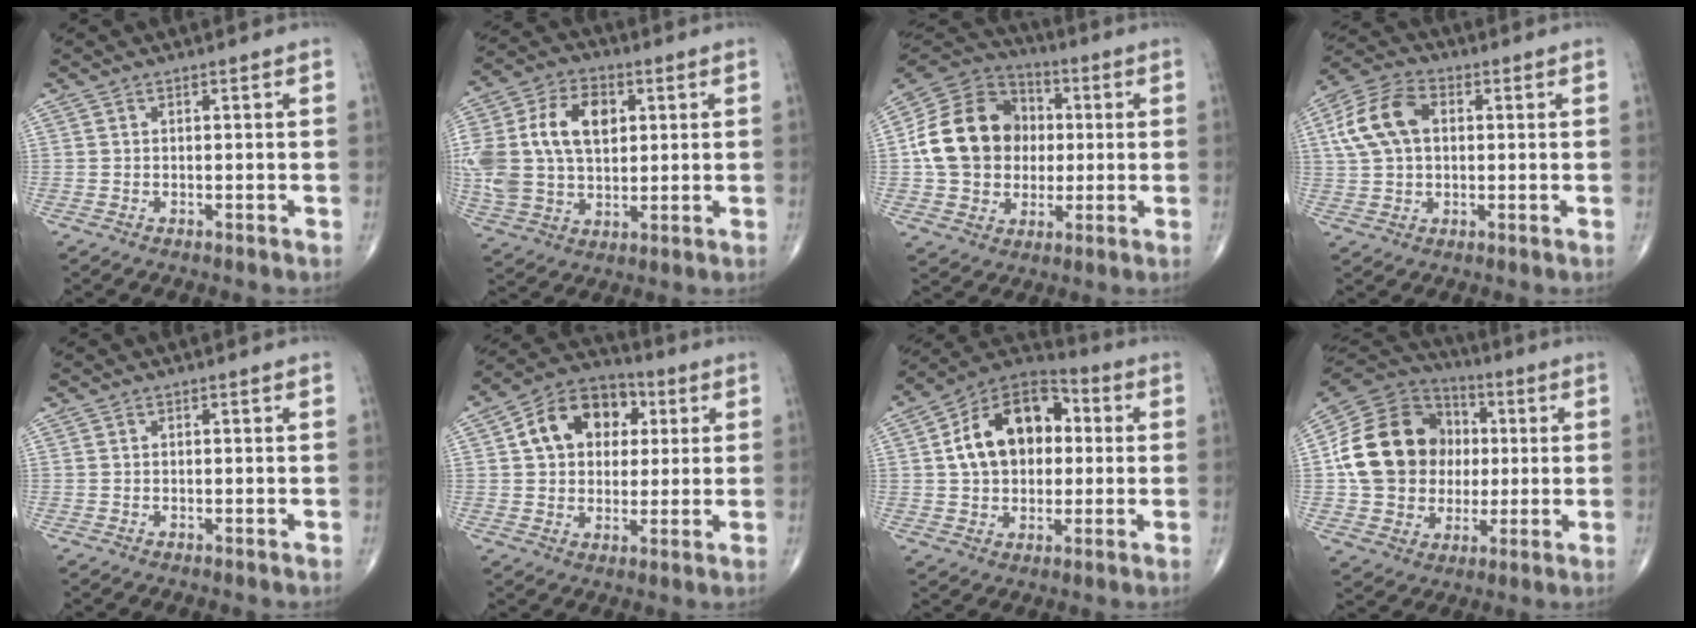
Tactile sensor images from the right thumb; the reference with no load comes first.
{"total": 19.3, "force": [3.6, 13.0, 13.8], "torque": [-0.288, 0.007, 0.069]}
{"total": 18.3, "force": [0.8, 15.4, 9.9], "torque": [-0.154, 0.025, 0.017]}
{"total": 12.1, "force": [2.6, 7.7, 8.9], "torque": [-0.176, 0.018, 0.044]}
{"total": 0.0}
{"total": 13.9, "force": [3.6, 10.4, 8.6], "torque": [-0.101, 0.010, 0.048]}
{"total": 17.1, "force": [2.3, 11.9, 12.1], "torque": [-0.163, 0.024, 0.030]}
{"total": 20.6, "force": [1.4, 17.4, 10.9], "torque": [-0.173, 0.026, 0.033]}